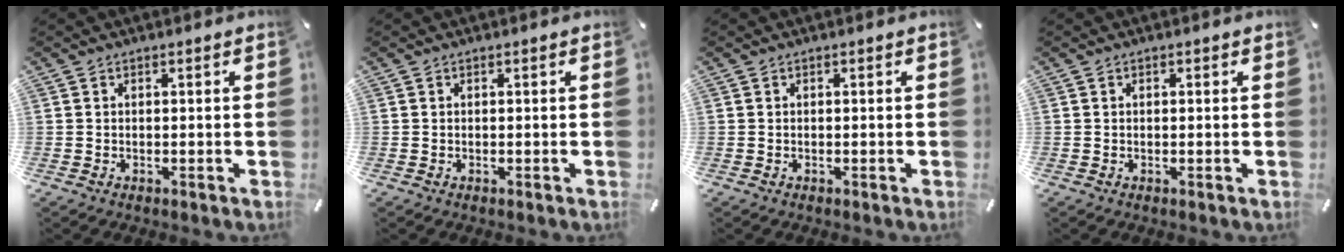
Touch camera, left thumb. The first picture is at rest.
{"total": 0.0}
{"total": 0.0}
{"total": 0.0}